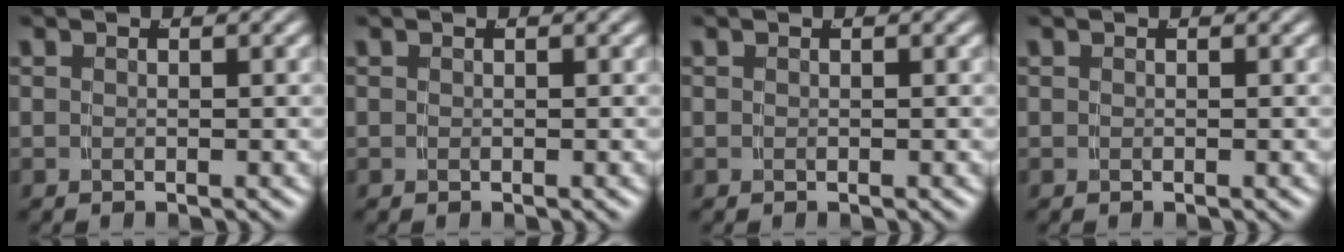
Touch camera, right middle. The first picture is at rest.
{"total": 0.0}
{"total": 0.0}
{"total": 0.0}